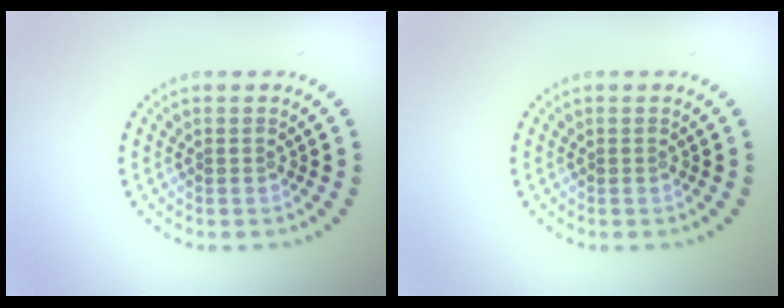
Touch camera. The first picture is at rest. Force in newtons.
{"total": 0.0}